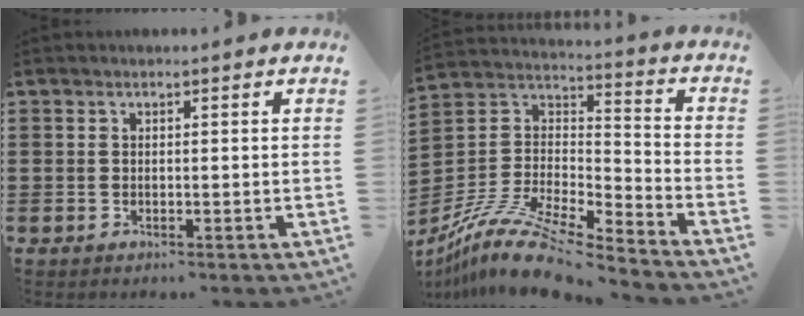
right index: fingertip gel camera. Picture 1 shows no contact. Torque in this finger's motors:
{"motor_torque": [-0.09, 0.02, 0.47, 0.07]}